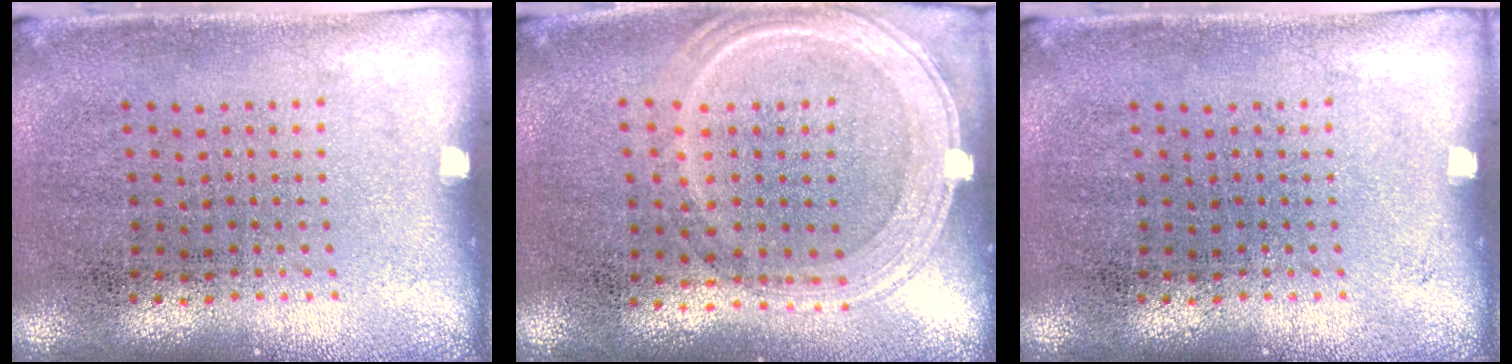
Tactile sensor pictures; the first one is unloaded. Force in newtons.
{"total": 1.2, "press": 1.1, "slide": 0.5}
{"total": 0.0}